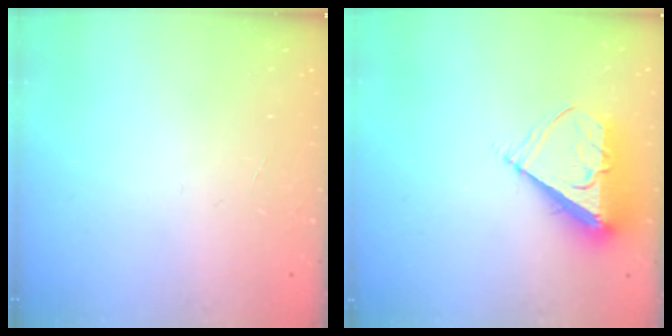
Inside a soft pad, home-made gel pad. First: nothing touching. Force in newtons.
{"total": 8.7, "press": 8.6, "slide": 1.3}